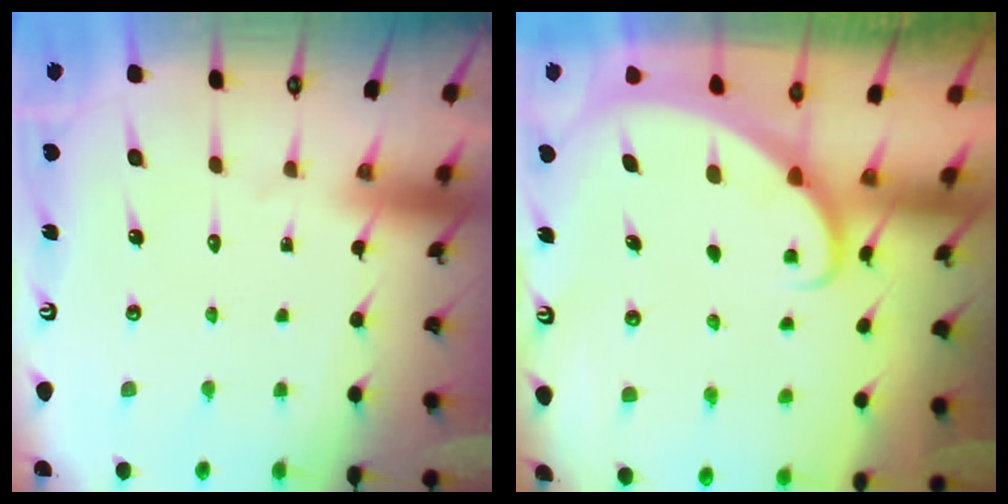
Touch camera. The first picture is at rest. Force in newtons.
{"total": 1.9, "press": 1.9, "slide": 0.1}